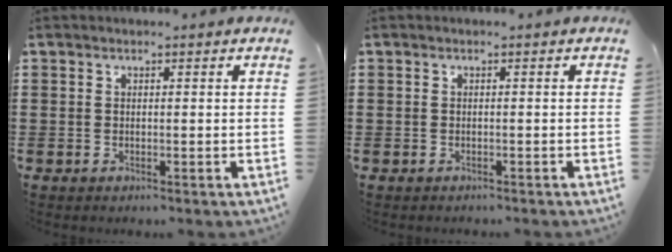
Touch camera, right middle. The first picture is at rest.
{"total": 0.6, "force": [-0.4, 0.4, -0.1], "torque": [0.002, 0.004, -0.011]}